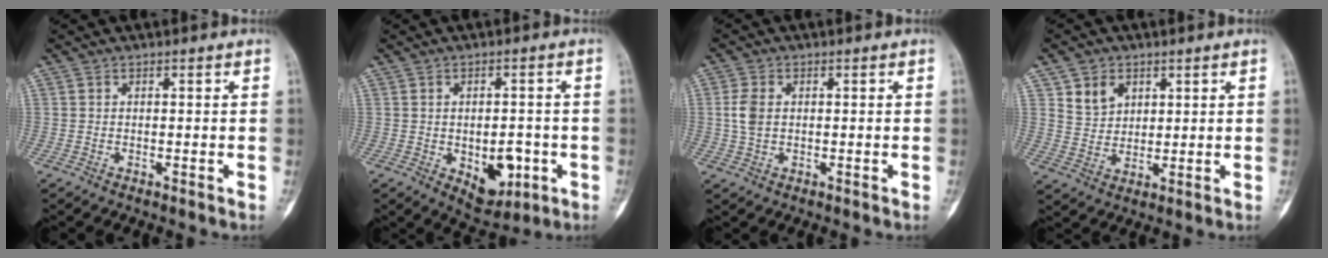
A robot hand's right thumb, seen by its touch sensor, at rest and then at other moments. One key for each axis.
{"total": 8.8, "fx": -2.3, "fy": 5.2, "fz": 6.7, "tx": -0.056, "ty": 0.004, "tz": -0.017}
{"total": 4.3, "fx": 0.5, "fy": 2.9, "fz": 3.2, "tx": -0.072, "ty": 0.003, "tz": 0.008}
{"total": 6.1, "fx": 3.0, "fy": 4.7, "fz": 2.4, "tx": -0.019, "ty": -0.020, "tz": 0.061}